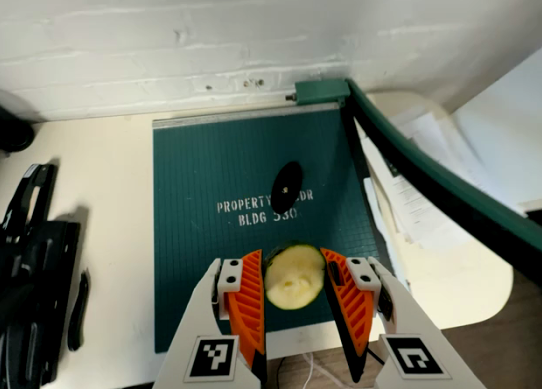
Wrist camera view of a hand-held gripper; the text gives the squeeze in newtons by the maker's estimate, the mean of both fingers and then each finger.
{"total": 9.0, "left": 9.1, "right": 8.9}